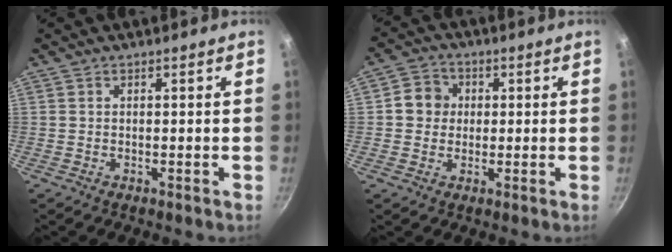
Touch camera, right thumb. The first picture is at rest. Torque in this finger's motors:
{"motor_torque": [0.14, 1.52, 0.21, -0.11, -0.01]}